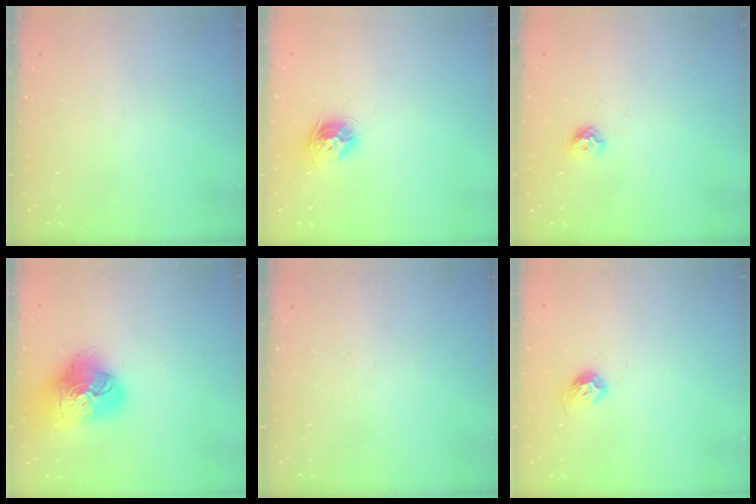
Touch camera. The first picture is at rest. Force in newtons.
{"total": 9.3, "press": 9.3, "slide": 1.0}
{"total": 7.3, "press": 7.2, "slide": 0.8}
{"total": 20.5, "press": 20.4, "slide": 2.4}
{"total": 0.0}
{"total": 6.9, "press": 6.8, "slide": 1.1}